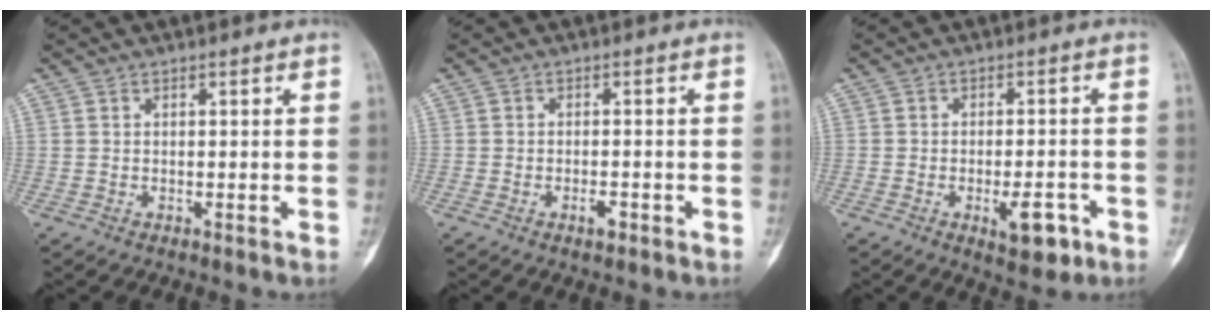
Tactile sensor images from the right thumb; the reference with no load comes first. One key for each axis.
{"total": 1.9, "fx": -1.0, "fy": 0.9, "fz": 1.3, "tx": -0.019, "ty": 0.005, "tz": -0.017}
{"total": 6.6, "fx": -2.8, "fy": 2.8, "fz": 5.3, "tx": -0.061, "ty": 0.010, "tz": -0.035}